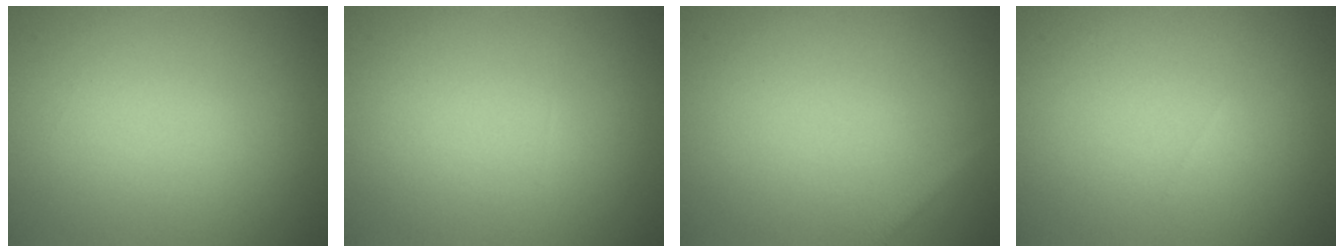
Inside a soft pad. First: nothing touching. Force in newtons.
{"total": 0.0}
{"total": 1.3, "press": 1.3, "slide": 0.0}
{"total": 0.0}